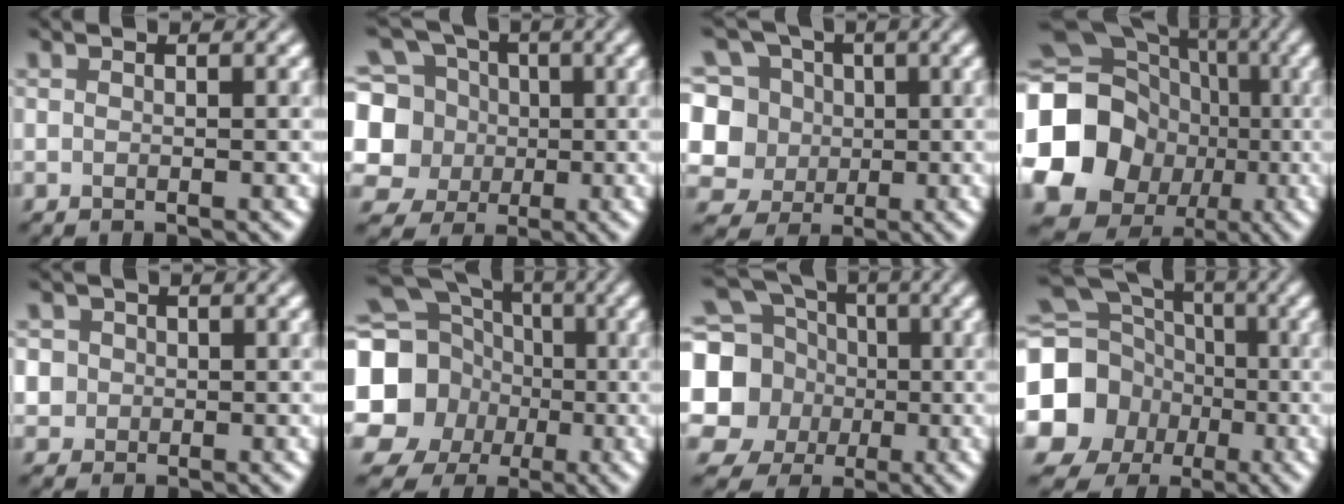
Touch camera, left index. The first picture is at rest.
{"total": 9.4, "force": [0.4, 8.8, 3.4], "torque": [-0.102, 0.008, -0.023]}
{"total": 9.5, "force": [0.7, 9.0, 2.9], "torque": [-0.099, 0.029, 0.001]}
{"total": 21.4, "force": [-3.6, 19.6, 7.7], "torque": [-0.167, -0.027, -0.096]}
{"total": 4.1, "force": [0.3, 3.9, 1.0], "torque": [-0.015, 0.027, -0.017]}
{"total": 21.0, "force": [-2.1, 19.8, 6.9], "torque": [-0.190, -0.008, -0.083]}
{"total": 13.8, "force": [-0.4, 12.9, 5.0], "torque": [-0.167, -0.002, -0.037]}
{"total": 19.6, "force": [-3.9, 18.2, 6.0], "torque": [-0.173, -0.016, -0.107]}